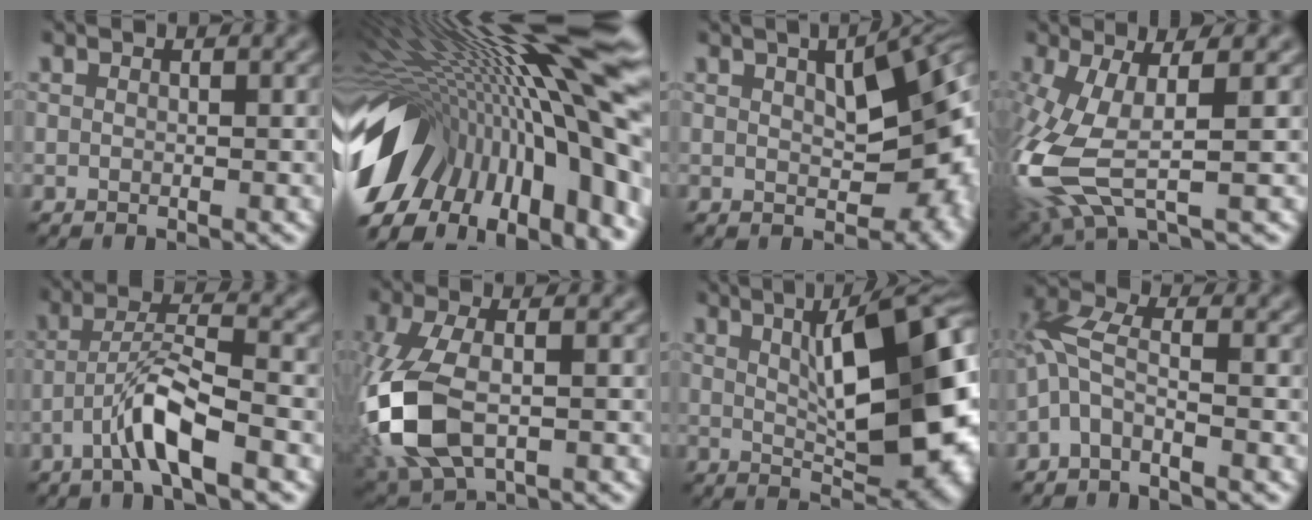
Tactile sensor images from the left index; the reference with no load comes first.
{"total": 21.0, "force": [-1.8, 8.6, 19.1], "torque": [-0.317, -0.009, -0.036]}
{"total": 10.3, "force": [1.0, 5.4, 8.7], "torque": [-0.106, -0.006, 0.030]}
{"total": 9.0, "force": [-1.5, 3.2, 8.3], "torque": [-0.215, -0.009, -0.031]}
{"total": 4.9, "force": [-2.6, 0.5, 4.1], "torque": [-0.078, 0.016, -0.053]}
{"total": 8.9, "force": [-2.1, 4.6, 7.3], "torque": [-0.183, -0.007, -0.048]}
{"total": 11.7, "force": [2.6, 3.1, 11.0], "torque": [-0.148, 0.007, 0.044]}
{"total": 3.3, "force": [-1.3, 0.9, 2.9], "torque": [-0.073, 0.009, -0.042]}